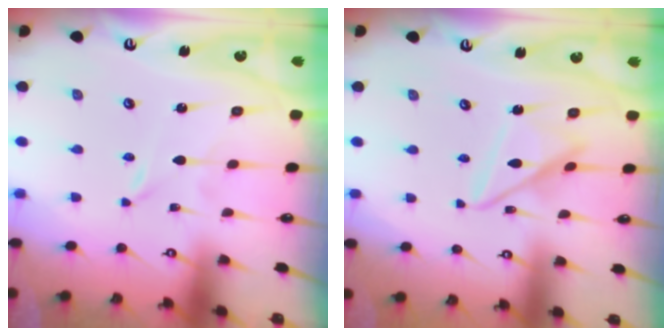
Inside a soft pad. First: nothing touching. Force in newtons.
{"total": 11.8, "press": 11.7, "slide": 1.2}